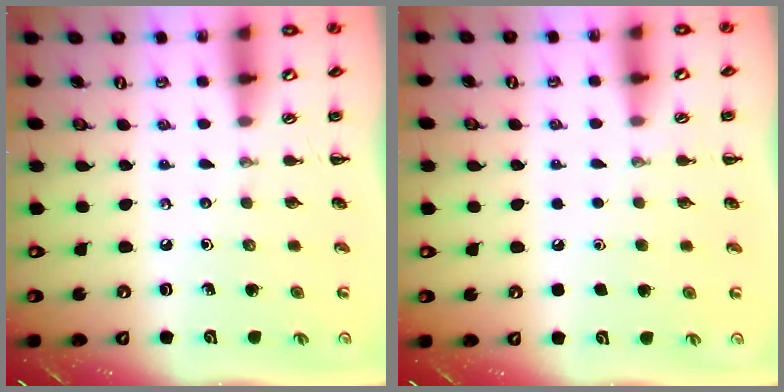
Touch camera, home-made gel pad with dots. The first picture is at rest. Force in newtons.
{"total": 1.6, "press": 1.6, "slide": 0.1}